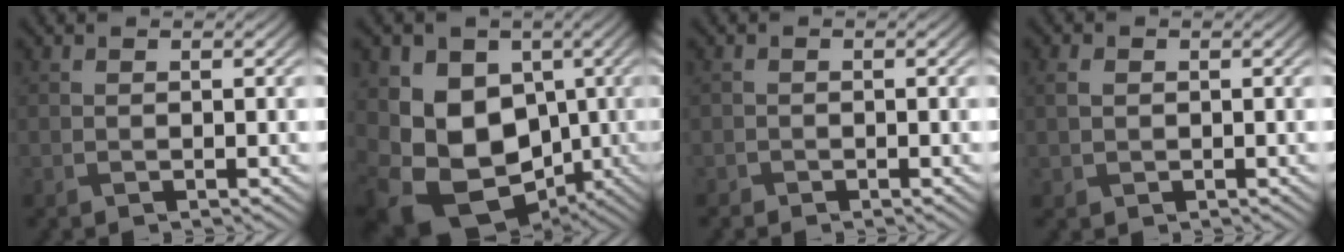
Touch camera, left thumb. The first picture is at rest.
{"total": 14.6, "force": [-2.5, 11.9, 8.1], "torque": [-0.178, -0.015, -0.046]}
{"total": 0.7, "force": [-0.6, 0.2, -0.2], "torque": [0.007, -0.002, -0.013]}
{"total": 2.2, "force": [0.3, 1.8, 1.2], "torque": [-0.034, 0.000, 0.005]}